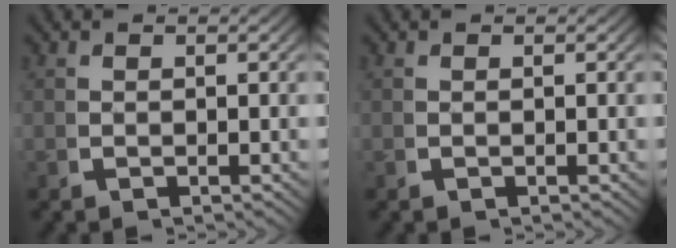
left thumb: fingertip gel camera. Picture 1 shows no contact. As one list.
[{"total": 0.0}]